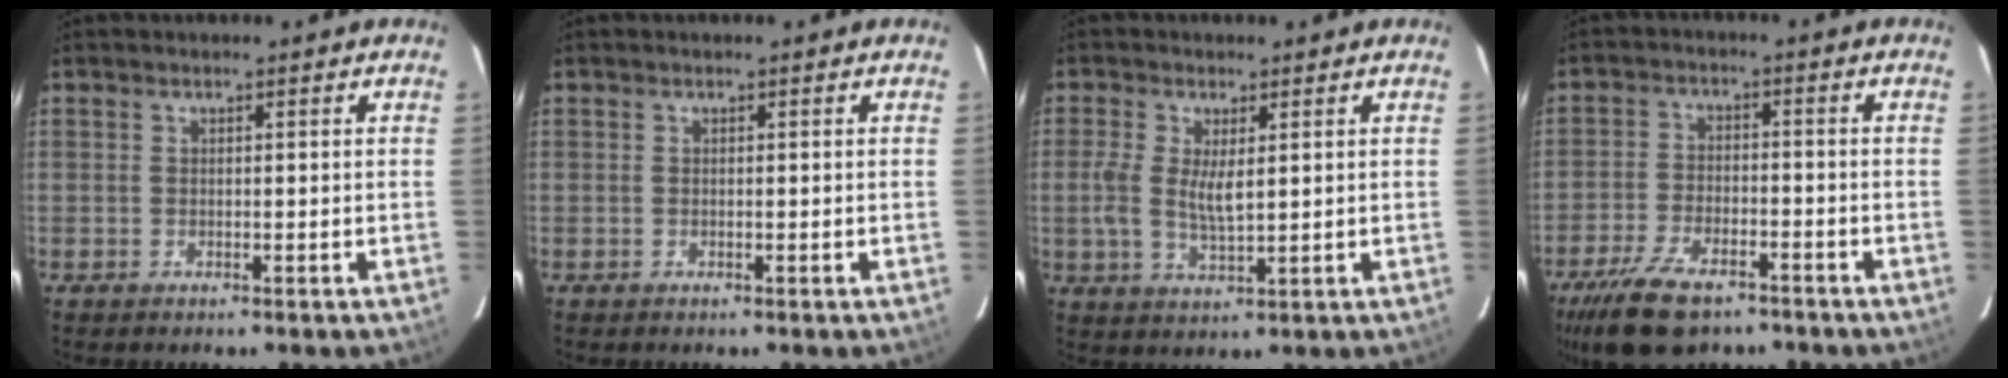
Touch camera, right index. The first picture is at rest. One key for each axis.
{"total": 0.0}
{"total": 5.6, "fx": 0.7, "fy": 2.1, "fz": 5.2, "tx": -0.109, "ty": -0.003, "tz": 0.010}
{"total": 12.9, "fx": -9.0, "fy": 5.9, "fz": 7.2, "tx": -0.172, "ty": -0.018, "tz": -0.159}